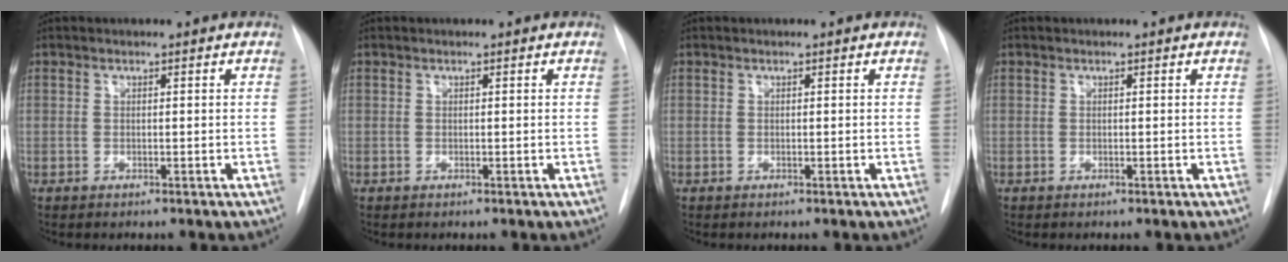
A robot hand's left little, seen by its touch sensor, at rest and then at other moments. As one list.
[{"total": 0.0}, {"total": 0.0}, {"total": 0.0}]